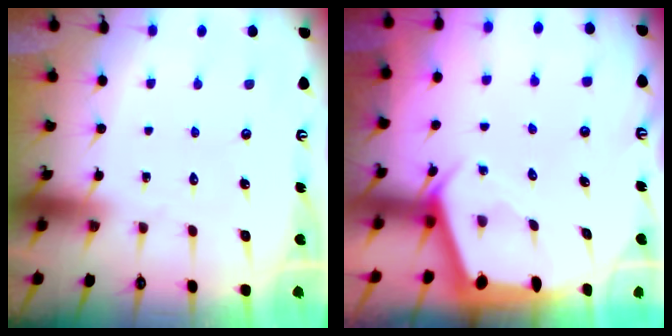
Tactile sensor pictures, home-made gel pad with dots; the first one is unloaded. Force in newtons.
{"total": 2.5, "press": 2.5, "slide": 0.3}